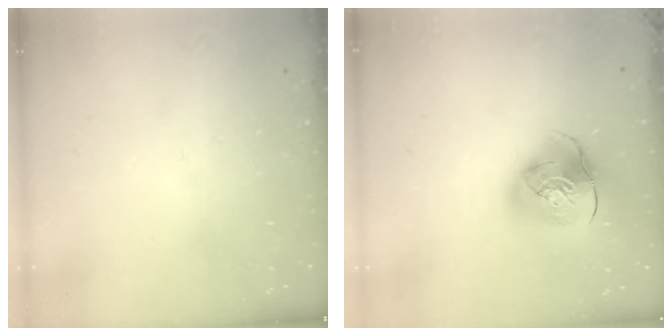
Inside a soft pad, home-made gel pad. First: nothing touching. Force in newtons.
{"total": 12.1, "press": 11.9, "slide": 1.9}